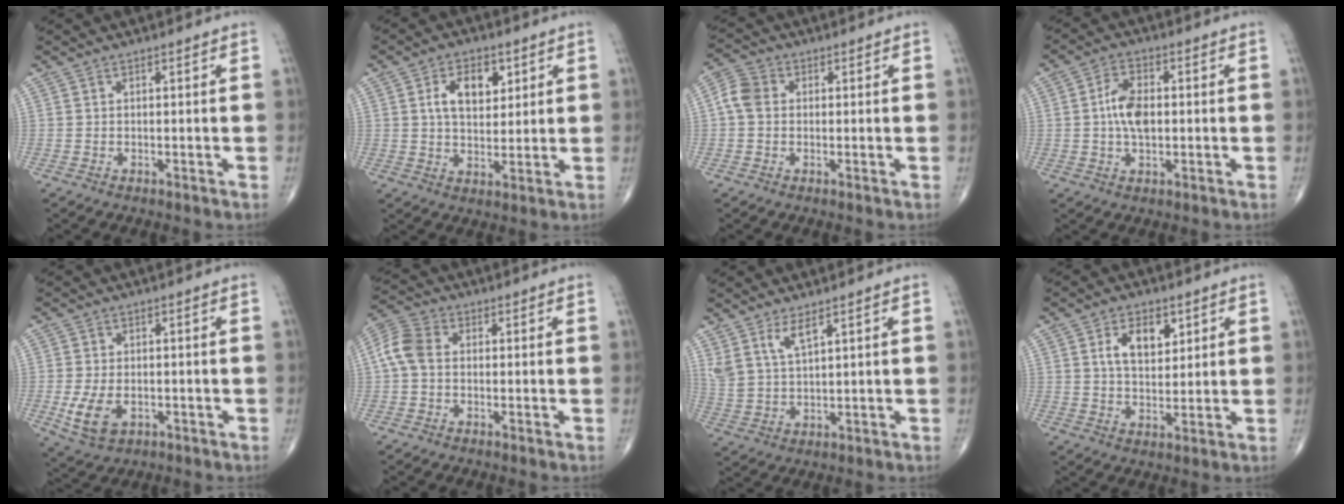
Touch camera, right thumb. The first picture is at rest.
{"total": 8.3, "force": [2.8, 5.0, 6.0], "torque": [-0.077, -0.010, 0.048]}
{"total": 4.8, "force": [0.3, 3.8, 2.8], "torque": [-0.057, 0.015, -0.003]}
{"total": 7.0, "force": [0.2, 3.9, 5.8], "torque": [-0.105, 0.010, -0.001]}
{"total": 6.9, "force": [-1.9, 4.3, 5.1], "torque": [-0.098, -0.002, -0.025]}
{"total": 6.3, "force": [0.0, 4.5, 4.4], "torque": [-0.096, 0.019, -0.009]}
{"total": 5.5, "force": [3.6, 1.7, 3.9], "torque": [-0.082, -0.022, 0.080]}
{"total": 7.5, "force": [2.9, 4.3, 5.4], "torque": [-0.073, -0.015, 0.052]}